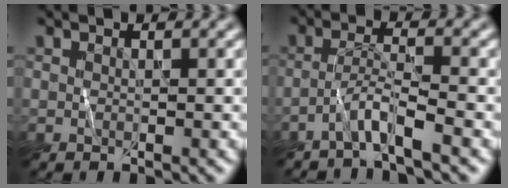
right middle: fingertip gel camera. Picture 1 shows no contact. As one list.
[{"total": 2.8, "force": [-1.9, -0.1, 2.0], "torque": [-0.036, 0.012, -0.045]}]